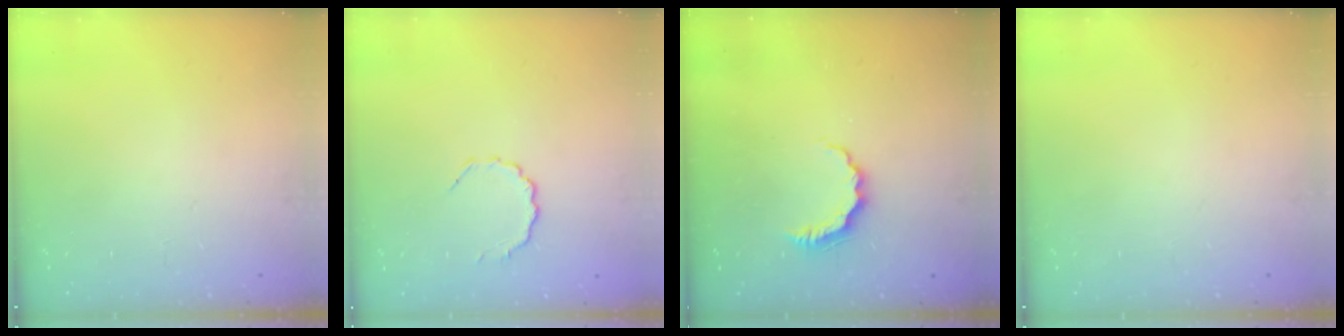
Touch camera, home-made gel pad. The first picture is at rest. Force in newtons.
{"total": 5.3, "press": 5.2, "slide": 1.1}
{"total": 5.7, "press": 5.6, "slide": 0.7}
{"total": 0.0}